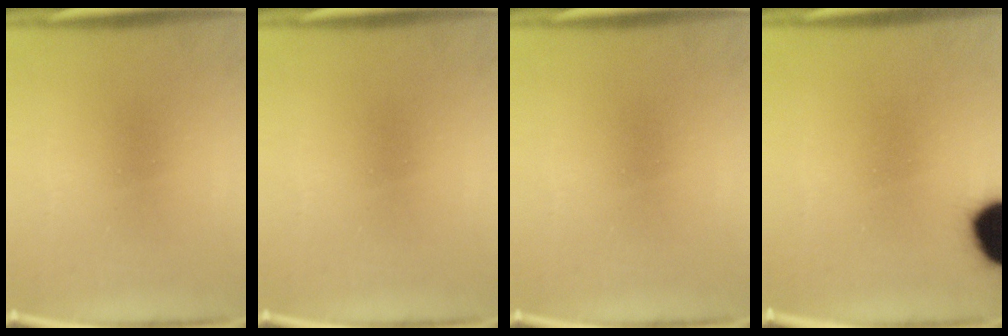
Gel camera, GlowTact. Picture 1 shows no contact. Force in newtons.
{"total": 0.0}
{"total": 0.0}
{"total": 20.1}